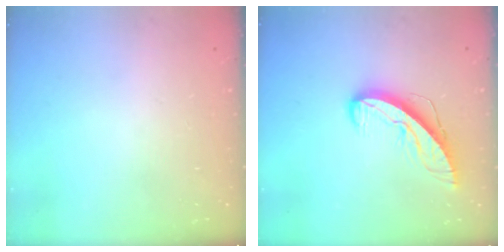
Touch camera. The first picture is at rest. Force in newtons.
{"total": 9.1, "press": 9.1, "slide": 0.6}